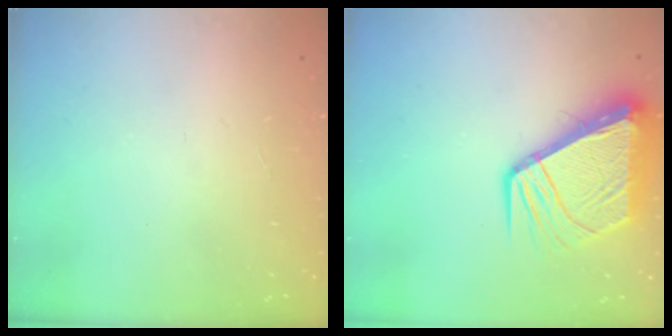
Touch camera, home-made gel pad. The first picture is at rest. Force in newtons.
{"total": 12.3, "press": 12.2, "slide": 1.6}